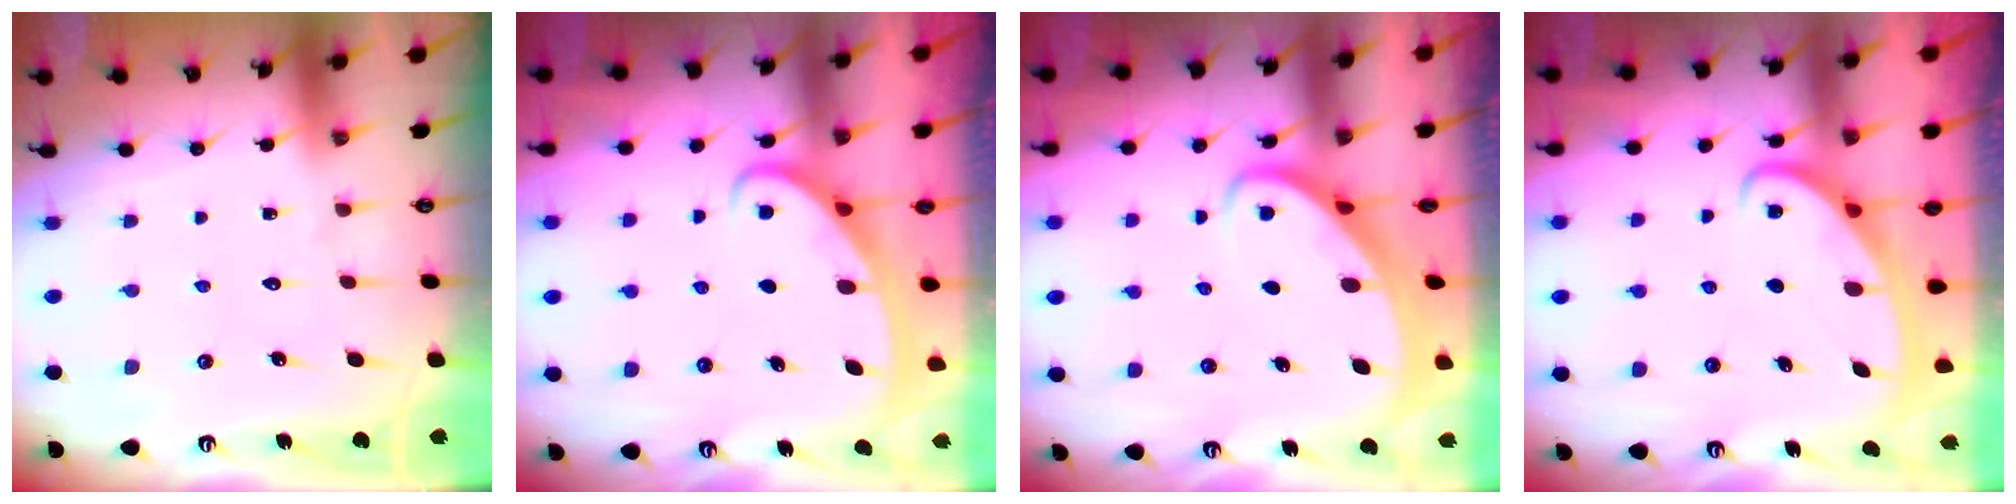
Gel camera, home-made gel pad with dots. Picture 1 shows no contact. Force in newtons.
{"total": 2.7, "press": 2.7, "slide": 0.4}
{"total": 3.8, "press": 3.8, "slide": 0.4}
{"total": 2.5, "press": 2.5, "slide": 0.4}